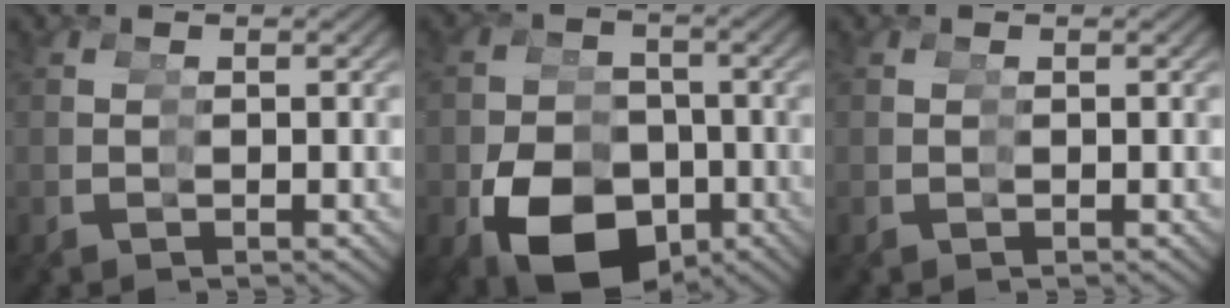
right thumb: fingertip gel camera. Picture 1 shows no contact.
{"total": 9.8, "force": [-3.3, 6.9, 6.1], "torque": [-0.107, -0.036, -0.032]}
{"total": 0.0}